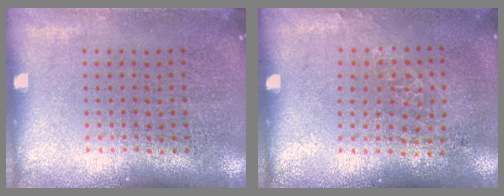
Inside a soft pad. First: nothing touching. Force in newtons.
{"total": 0.9, "press": 0.7, "slide": 0.5}